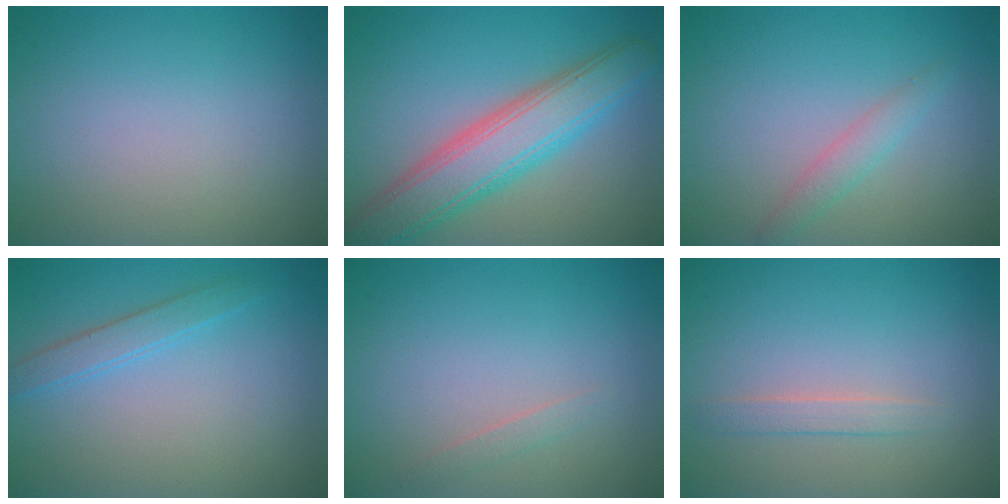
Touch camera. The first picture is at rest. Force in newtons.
{"total": 7.2, "press": 7.2, "slide": 0.3}
{"total": 1.6, "press": 1.6, "slide": 0.2}
{"total": 1.9, "press": 1.9, "slide": 0.1}
{"total": 0.8, "press": 0.8, "slide": 0.0}
{"total": 1.3, "press": 1.3, "slide": 0.1}